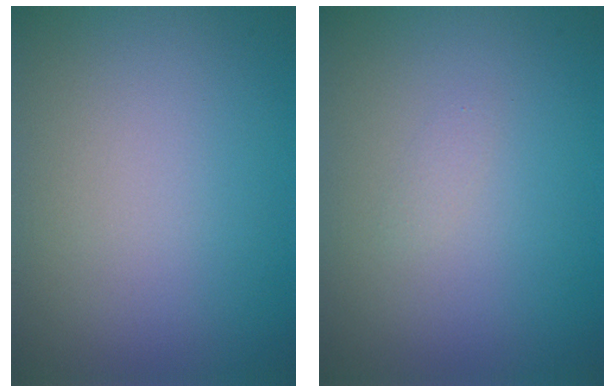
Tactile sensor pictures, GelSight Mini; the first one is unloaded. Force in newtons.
{"total": 0.6, "press": 0.6, "slide": 0.0}